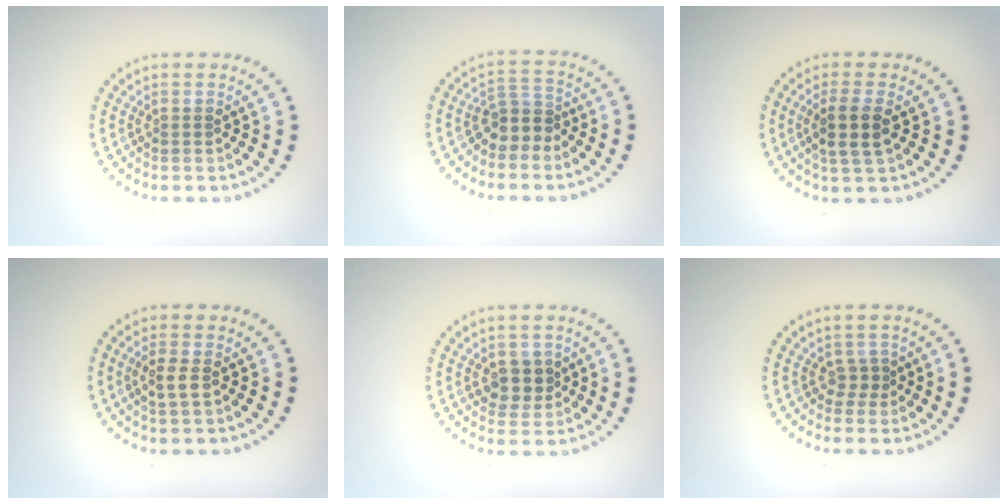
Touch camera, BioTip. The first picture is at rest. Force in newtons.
{"total": 2.8, "press": 2.2, "slide": 1.8}
{"total": 2.8, "press": 2.5, "slide": 1.2}
{"total": 1.5, "press": 1.4, "slide": 0.5}
{"total": 2.5, "press": 2.3, "slide": 1.0}
{"total": 1.1, "press": 0.8, "slide": 0.7}